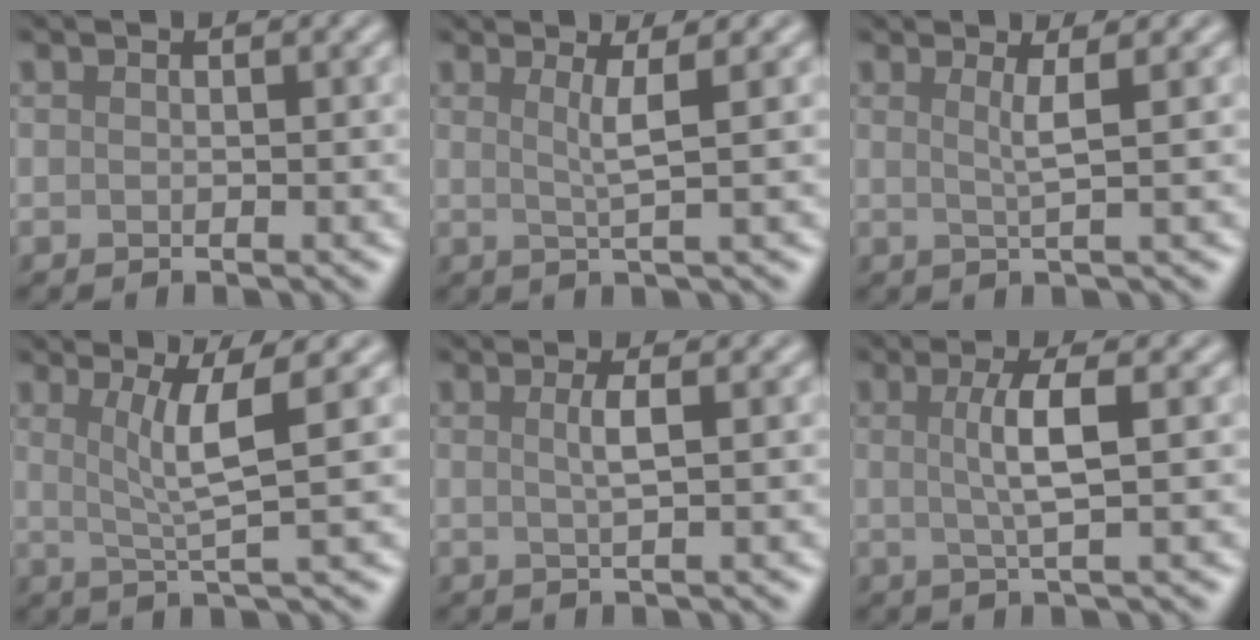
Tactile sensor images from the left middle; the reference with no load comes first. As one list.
[{"total": 2.6, "force": [0.7, 0.4, 2.4], "torque": [-0.043, -0.001, 0.011]}, {"total": 2.2, "force": [0.6, 0.4, 2.1], "torque": [-0.038, -0.001, 0.005]}, {"total": 4.4, "force": [1.1, 0.6, 4.2], "torque": [-0.077, -0.001, 0.027]}, {"total": 2.0, "force": [0.3, 0.5, 1.9], "torque": [-0.034, 0.002, 0.001]}, {"total": 3.7, "force": [0.4, 0.7, 3.6], "torque": [-0.066, 0.001, 0.004]}]